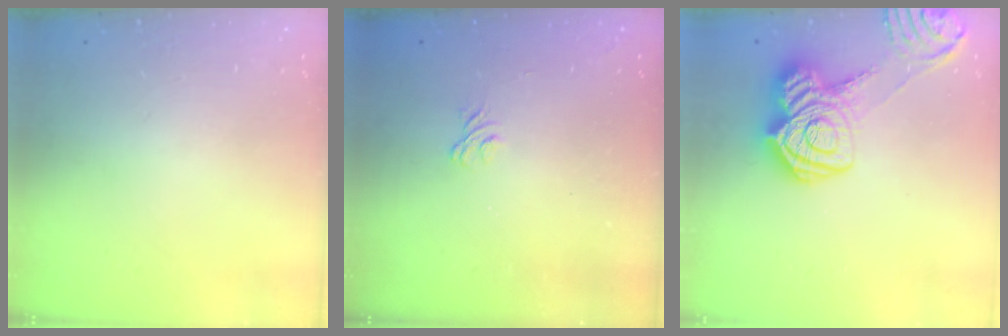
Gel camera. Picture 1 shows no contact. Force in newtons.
{"total": 1.9, "press": 1.5, "slide": 1.1}
{"total": 17.8, "press": 17.8, "slide": 1.2}